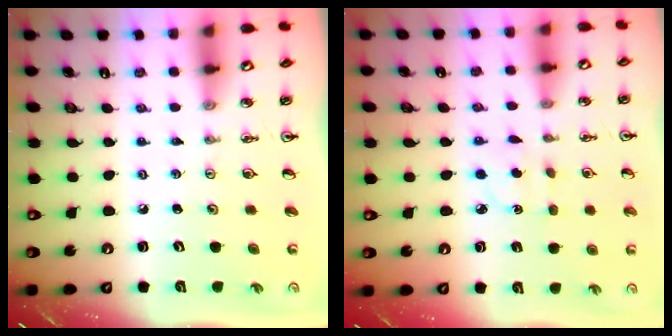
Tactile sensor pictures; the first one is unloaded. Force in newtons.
{"total": 3.0, "press": 2.9, "slide": 0.8}